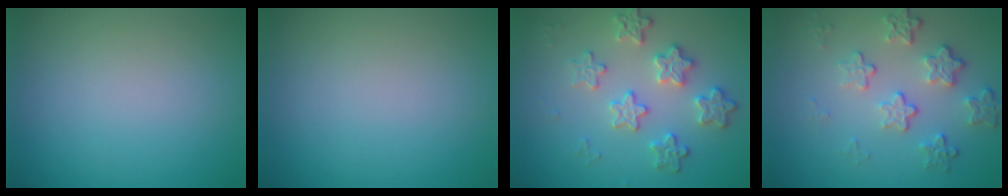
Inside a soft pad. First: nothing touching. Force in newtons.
{"total": 0.0}
{"total": 3.5, "press": 3.4, "slide": 1.1}
{"total": 4.3, "press": 3.1, "slide": 2.9}